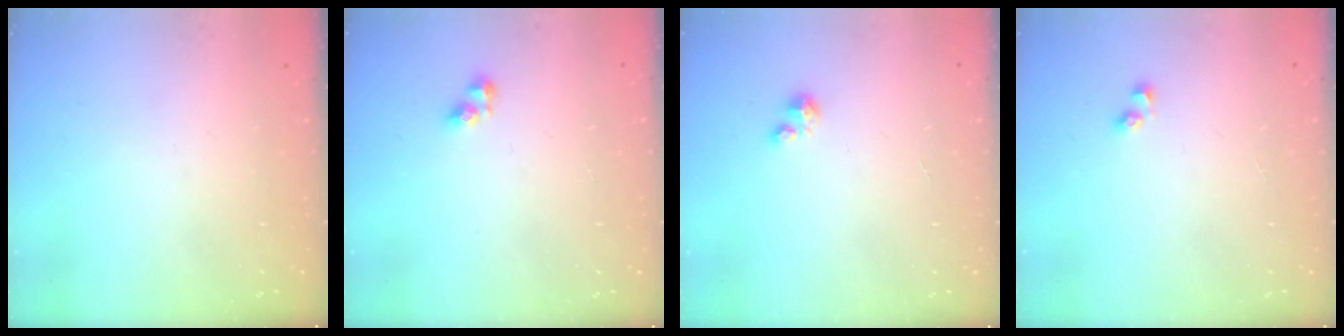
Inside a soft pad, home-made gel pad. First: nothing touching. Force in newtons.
{"total": 4.4, "press": 4.4, "slide": 0.6}
{"total": 0.7, "press": 0.7, "slide": 0.2}
{"total": 2.5, "press": 2.2, "slide": 1.3}